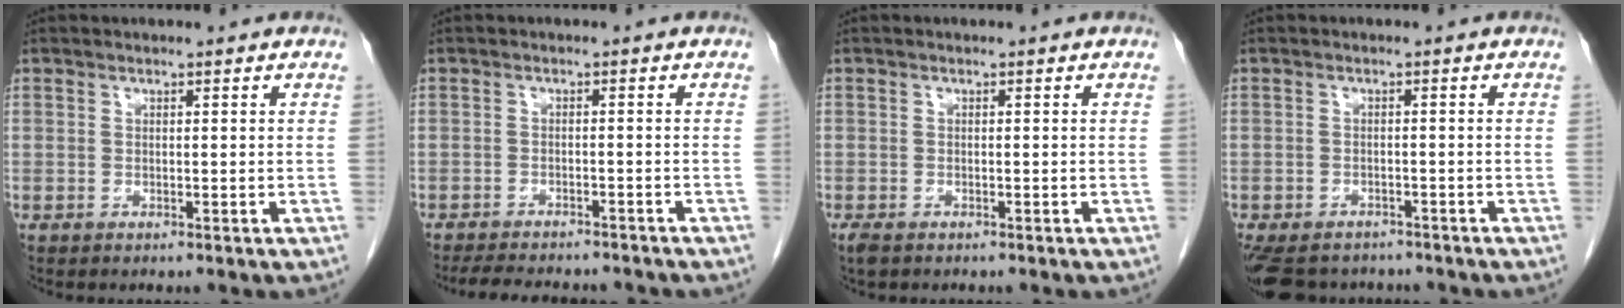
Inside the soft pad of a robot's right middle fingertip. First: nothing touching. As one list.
[{"total": 11.1, "force": [-9.9, 2.7, 4.3], "torque": [-0.070, -0.005, -0.125]}, {"total": 1.8, "force": [-1.2, 0.9, 0.9], "torque": [-0.022, -0.004, -0.015]}, {"total": 11.3, "force": [-9.0, 5.7, 3.8], "torque": [-0.096, -0.010, -0.112]}]